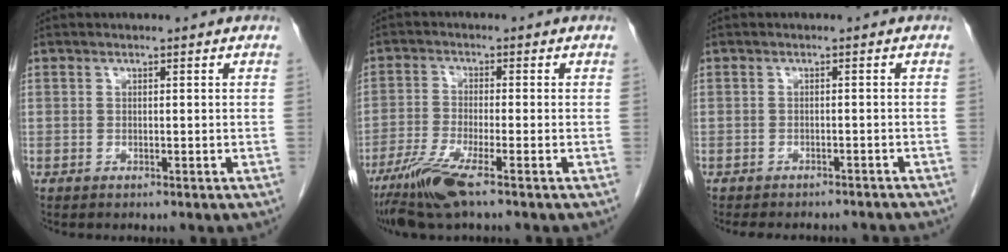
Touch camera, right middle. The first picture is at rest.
{"total": 7.3, "force": [-4.6, 0.1, 5.6], "torque": [-0.118, -0.021, -0.091]}
{"total": 9.5, "force": [-8.6, 2.6, 3.1], "torque": [-0.044, 0.002, -0.096]}